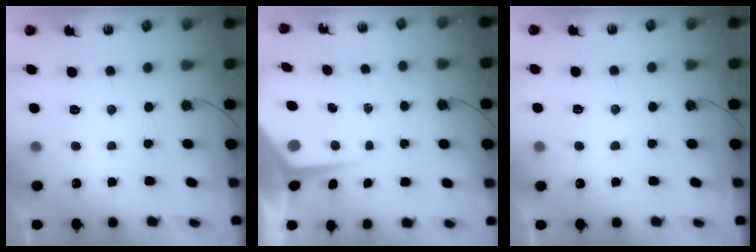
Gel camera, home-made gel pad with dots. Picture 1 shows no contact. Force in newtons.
{"total": 6.6, "press": 6.6, "slide": 0.6}
{"total": 5.2, "press": 5.1, "slide": 0.7}